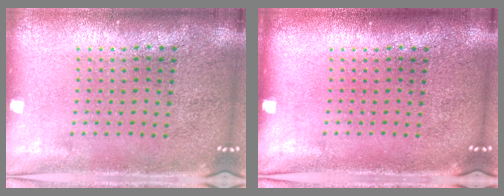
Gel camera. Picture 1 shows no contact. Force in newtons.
{"total": 0.0}